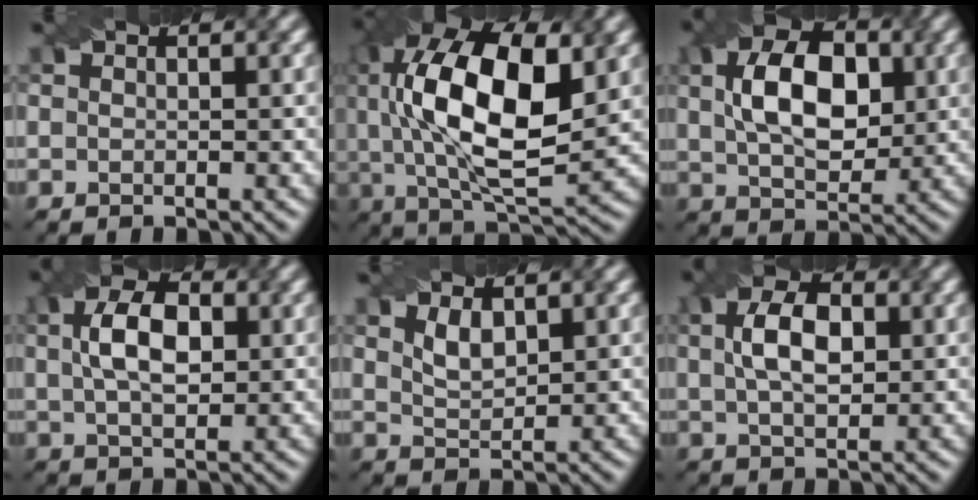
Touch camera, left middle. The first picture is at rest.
{"total": 15.0, "force": [2.6, 6.8, 13.1], "torque": [-0.248, 0.004, 0.045]}
{"total": 8.4, "force": [1.6, 5.0, 6.6], "torque": [-0.120, 0.011, 0.028]}
{"total": 5.7, "force": [1.2, 3.2, 4.6], "torque": [-0.089, 0.011, 0.018]}
{"total": 2.1, "force": [1.2, 1.0, 1.4], "torque": [-0.032, -0.003, 0.028]}
{"total": 5.3, "force": [1.1, 2.9, 4.3], "torque": [-0.084, 0.008, 0.019]}